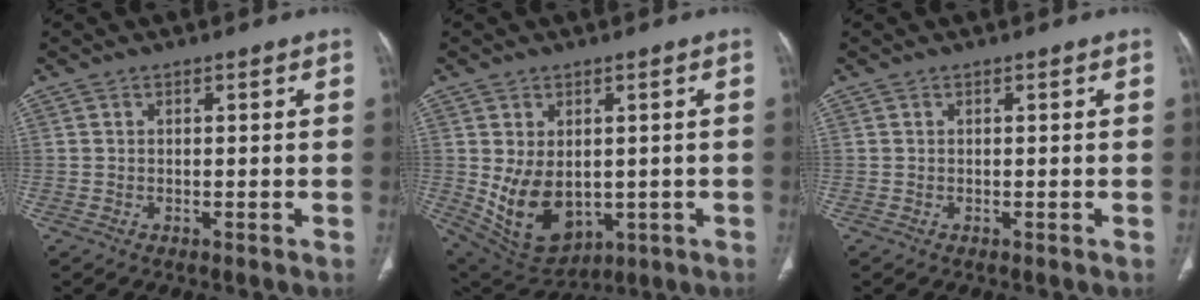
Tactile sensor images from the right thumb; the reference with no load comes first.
{"total": 12.1, "force": [-0.8, 8.3, 8.7], "torque": [-0.131, -0.012, 0.021]}
{"total": 0.0}